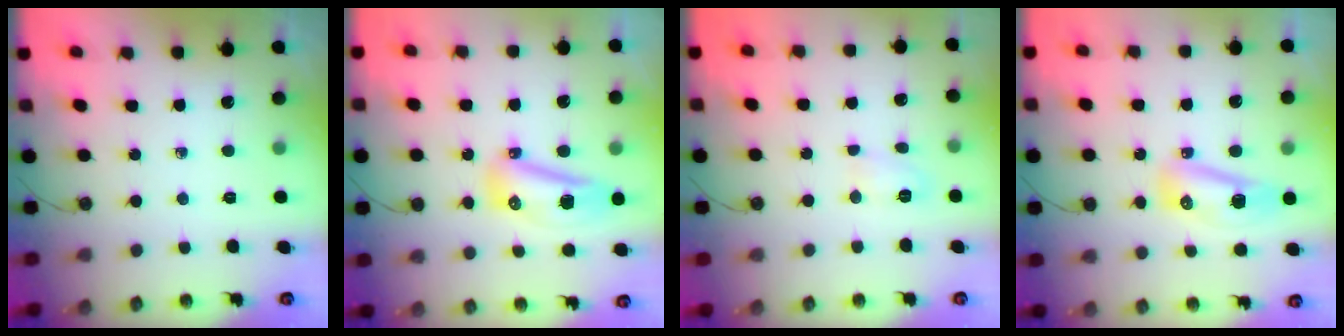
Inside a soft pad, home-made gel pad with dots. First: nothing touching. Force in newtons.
{"total": 13.5, "press": 11.5, "slide": 7.0}
{"total": 4.7, "press": 4.6, "slide": 0.8}
{"total": 8.8, "press": 8.5, "slide": 1.9}